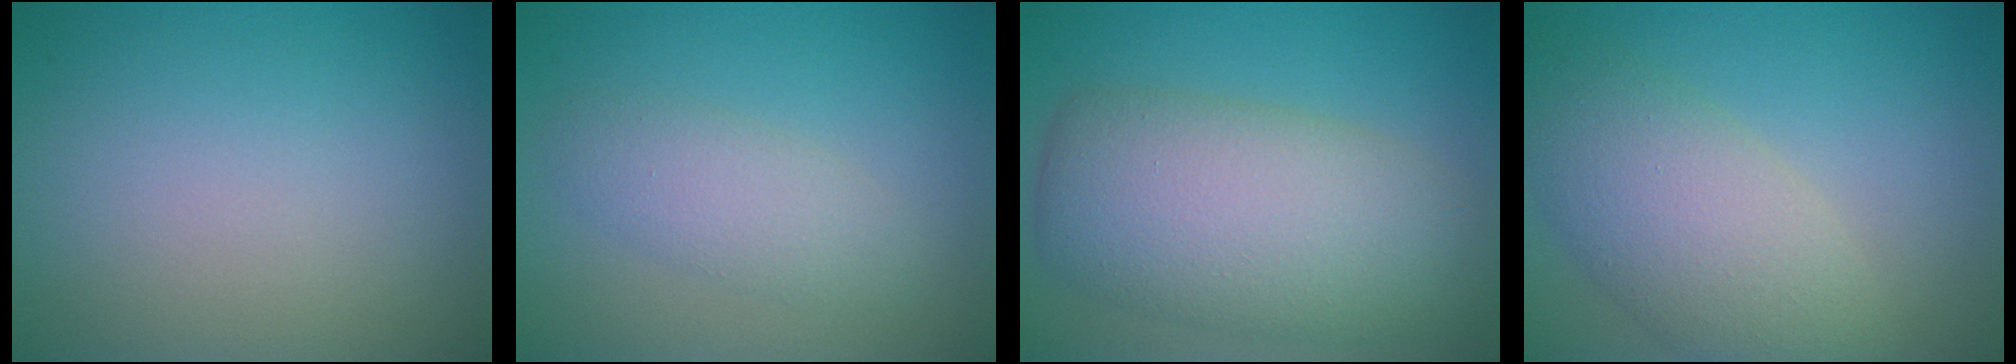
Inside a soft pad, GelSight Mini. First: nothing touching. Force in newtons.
{"total": 2.8, "press": 2.8, "slide": 0.0}
{"total": 9.7, "press": 9.6, "slide": 0.4}
{"total": 6.5, "press": 6.5, "slide": 0.3}